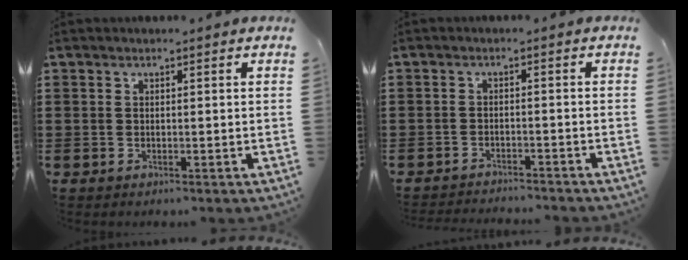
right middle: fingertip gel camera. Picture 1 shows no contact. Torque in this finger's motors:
{"motor_torque": [0.44, -0.43, 0.06, 0.07]}